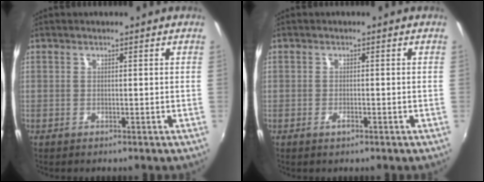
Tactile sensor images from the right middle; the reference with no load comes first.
{"total": 1.3, "force": [-0.8, 0.6, 0.7], "torque": [-0.014, -0.002, -0.015]}